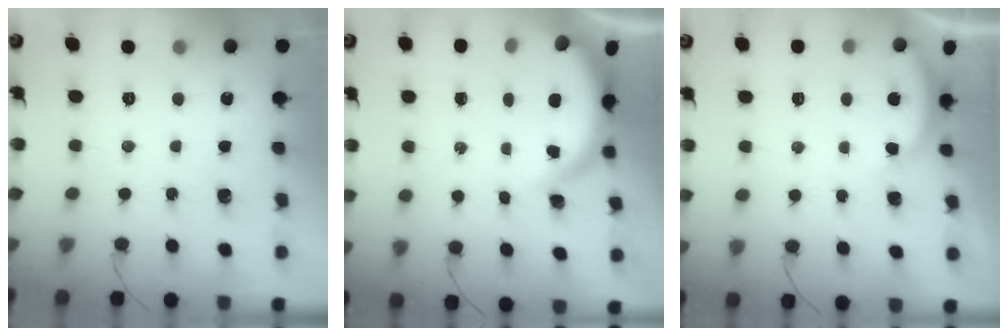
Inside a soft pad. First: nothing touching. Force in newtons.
{"total": 3.8, "press": 3.8, "slide": 0.1}
{"total": 2.5, "press": 2.5, "slide": 0.5}